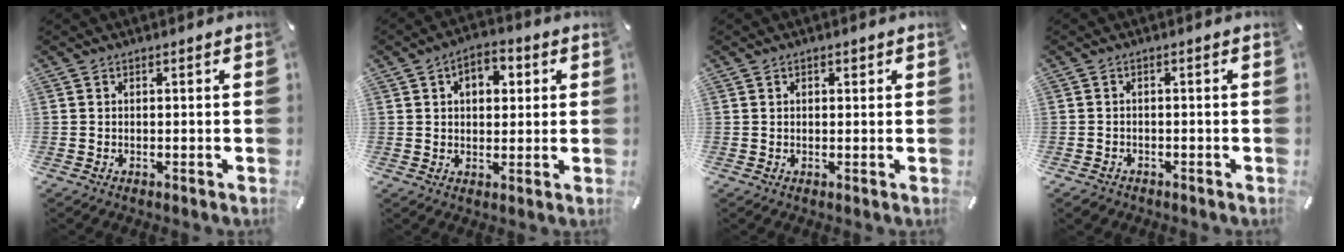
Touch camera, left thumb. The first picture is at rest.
{"total": 6.0, "force": [1.6, 4.5, 3.6], "torque": [-0.038, 0.000, 0.019]}
{"total": 1.0, "force": [0.4, 0.8, 0.5], "torque": [-0.010, 0.006, 0.005]}
{"total": 1.7, "force": [-1.2, 1.0, 0.4], "torque": [-0.015, 0.005, -0.030]}